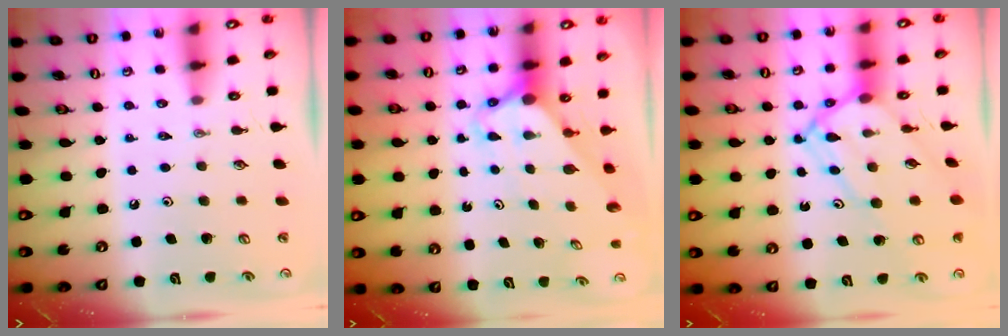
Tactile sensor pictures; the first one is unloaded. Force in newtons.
{"total": 2.9, "press": 2.9, "slide": 0.2}
{"total": 11.8, "press": 11.8, "slide": 1.0}